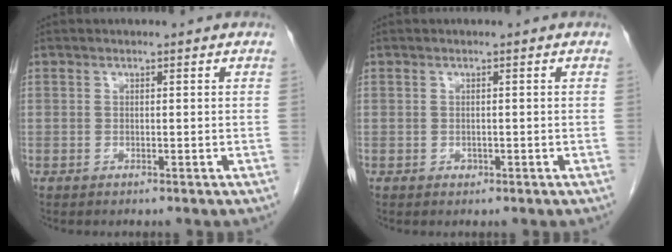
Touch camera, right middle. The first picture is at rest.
{"total": 0.6, "force": [-0.3, 0.5, 0.2], "torque": [-0.003, 0.002, -0.004]}